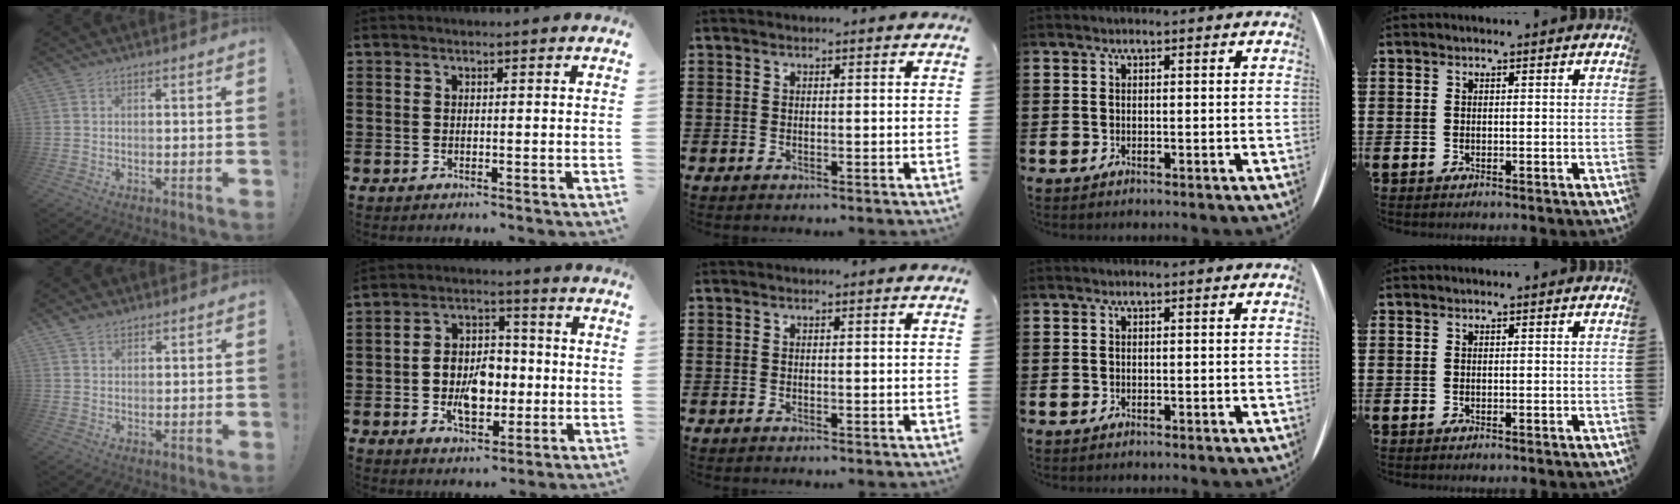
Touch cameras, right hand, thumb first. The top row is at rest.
{"thumb": {"total": 2.5, "force": [2.0, 1.2, 0.9], "torque": [-0.019, -0.007, 0.038]}, "index": {"total": 7.9, "force": [-1.5, 5.2, 5.8], "torque": [-0.103, 0.006, -0.031]}}